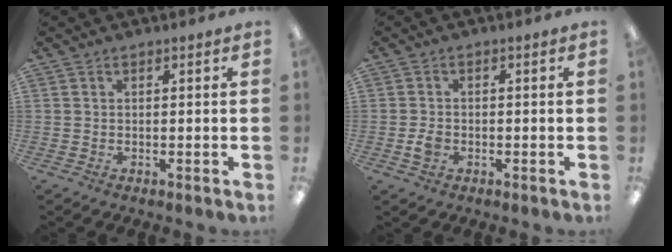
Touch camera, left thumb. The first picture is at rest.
{"total": 2.5, "force": [-0.8, 2.0, 1.4], "torque": [-0.021, 0.004, -0.013]}